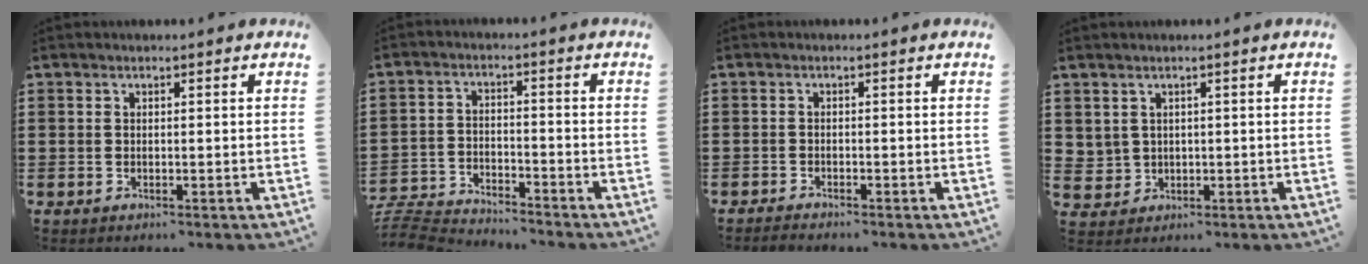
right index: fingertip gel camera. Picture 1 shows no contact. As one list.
[{"total": 5.1, "force": [-5.1, 0.7, 0.5], "torque": [-0.029, 0.001, -0.109]}, {"total": 1.0, "force": [-1.0, 0.1, -0.1], "torque": [-0.002, 0.003, -0.022]}, {"total": 2.0, "force": [1.0, 1.8, 0.3], "torque": [-0.017, 0.007, 0.018]}]